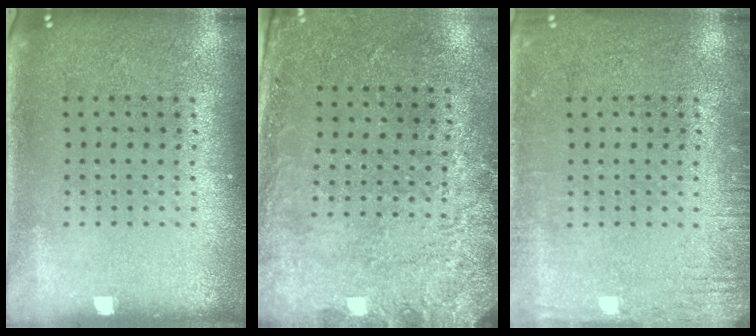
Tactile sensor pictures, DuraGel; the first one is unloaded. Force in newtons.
{"total": 2.8, "press": 1.9, "slide": 2.1}
{"total": 2.0, "press": 1.9, "slide": 0.2}